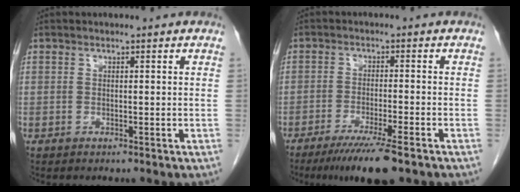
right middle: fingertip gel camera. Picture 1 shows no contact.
{"total": 8.5, "force": [-6.0, 0.2, 6.0], "torque": [-0.097, -0.022, -0.094]}